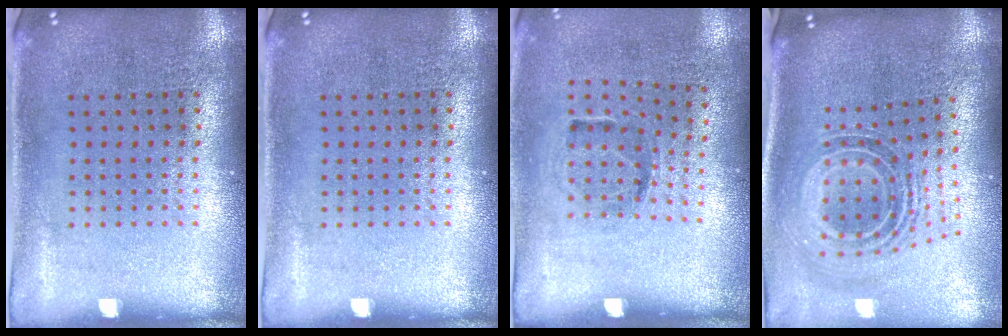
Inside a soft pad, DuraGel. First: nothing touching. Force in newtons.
{"total": 0.0}
{"total": 1.1, "press": 0.8, "slide": 0.8}
{"total": 1.5, "press": 1.2, "slide": 0.9}